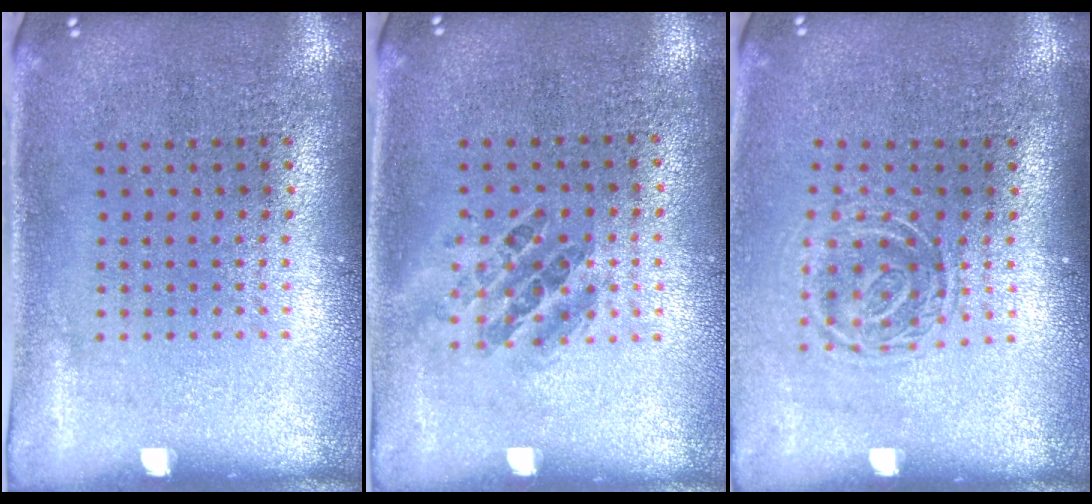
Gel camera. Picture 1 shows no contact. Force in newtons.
{"total": 0.9, "press": 0.7, "slide": 0.4}
{"total": 1.6, "press": 1.1, "slide": 1.1}